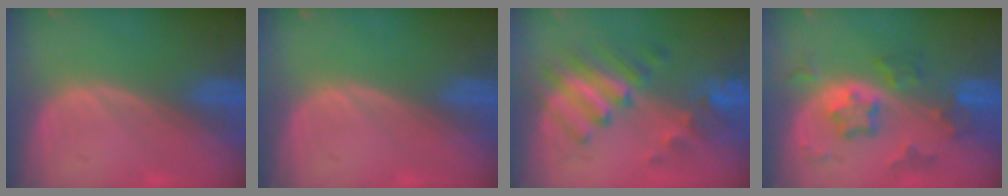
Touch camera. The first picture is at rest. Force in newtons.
{"total": 0.0}
{"total": 7.5, "press": 7.2, "slide": 2.0}
{"total": 7.2, "press": 6.5, "slide": 3.2}